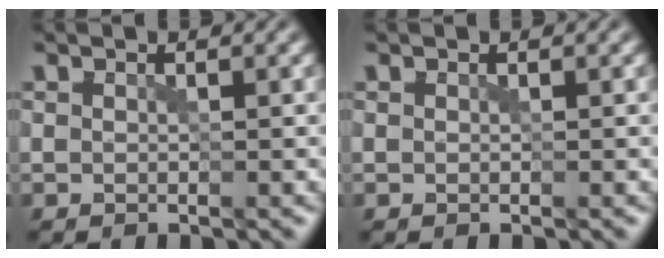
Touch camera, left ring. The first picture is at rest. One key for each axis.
{"total": 0.0}